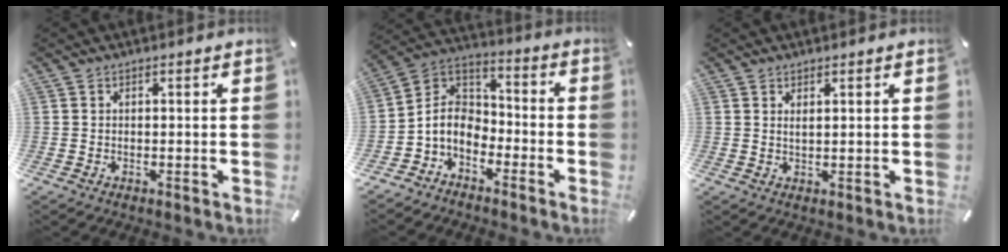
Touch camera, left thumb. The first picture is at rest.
{"total": 7.7, "force": [-4.4, 5.5, 3.0], "torque": [-0.085, 0.012, -0.091]}
{"total": 1.5, "force": [1.0, 0.3, 1.1], "torque": [-0.022, -0.002, 0.017]}